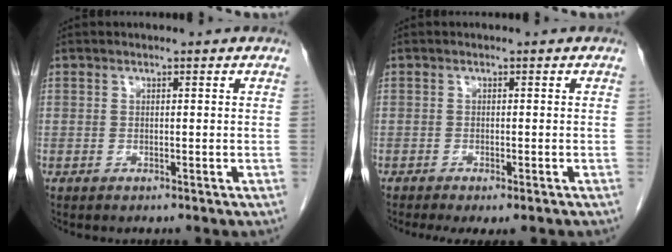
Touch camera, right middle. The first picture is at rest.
{"total": 5.6, "force": [-4.5, 0.9, 3.3], "torque": [-0.037, -0.014, -0.062]}